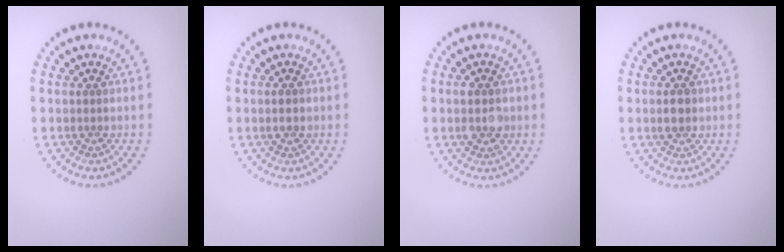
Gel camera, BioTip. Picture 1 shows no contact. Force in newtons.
{"total": 1.5, "press": 1.5, "slide": 0.1}
{"total": 2.8, "press": 2.8, "slide": 0.1}
{"total": 1.6, "press": 1.6, "slide": 0.1}